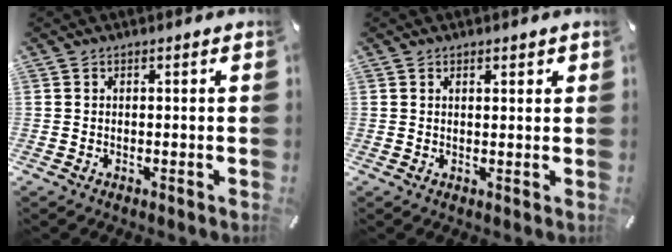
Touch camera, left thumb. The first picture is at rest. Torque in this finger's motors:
{"motor_torque": [-0.22, -0.32, 0.08, 0.16, 0.00]}